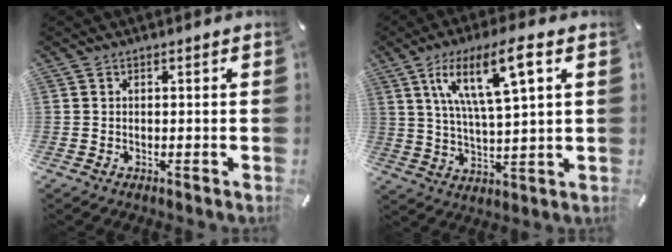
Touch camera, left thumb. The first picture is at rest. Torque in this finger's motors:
{"motor_torque": [0.49, 1.03, 1.43, -1.34, 0.47]}